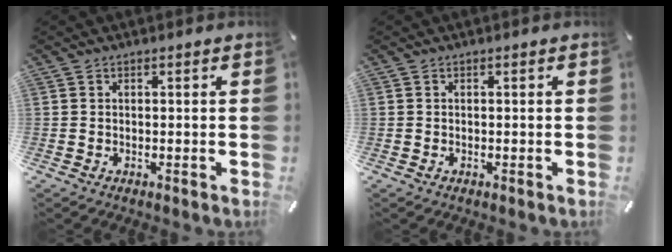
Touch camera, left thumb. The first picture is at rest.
{"total": 0.0}